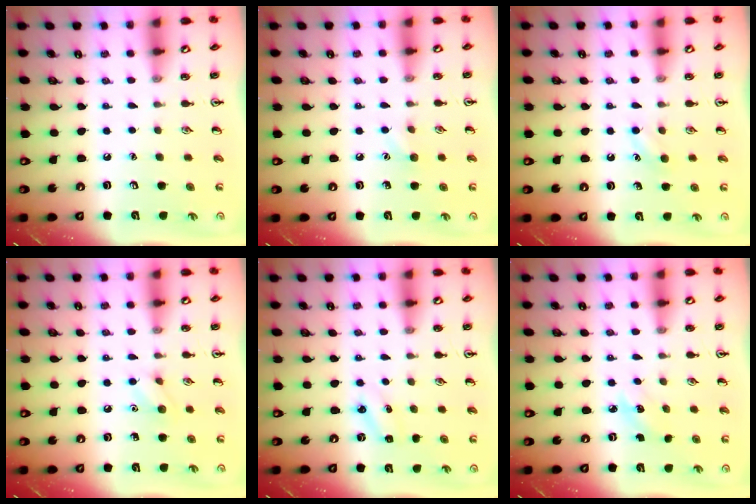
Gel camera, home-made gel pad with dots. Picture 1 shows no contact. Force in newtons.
{"total": 5.0, "press": 4.8, "slide": 1.4}
{"total": 5.2, "press": 4.9, "slide": 1.5}
{"total": 5.9, "press": 5.8, "slide": 1.2}
{"total": 2.8, "press": 2.6, "slide": 1.0}
{"total": 3.5, "press": 3.2, "slide": 1.3}